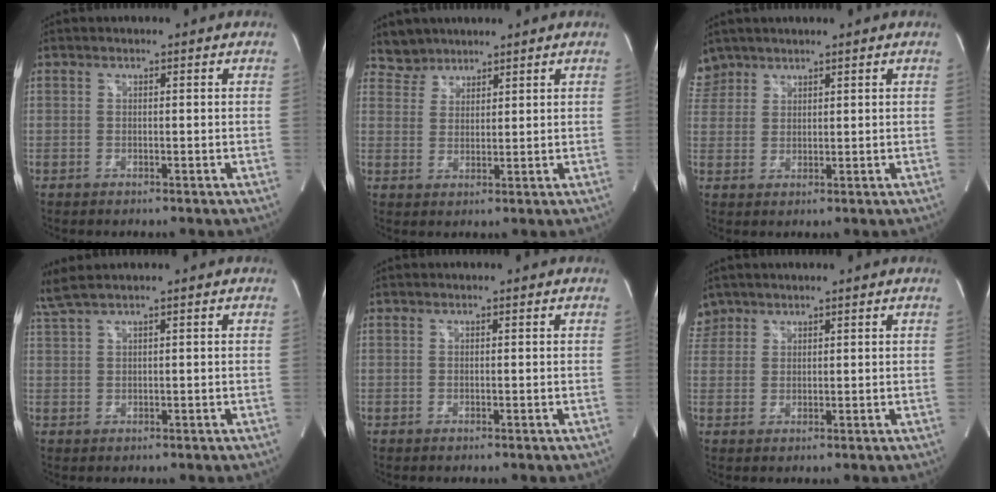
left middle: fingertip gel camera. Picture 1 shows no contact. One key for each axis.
{"total": 3.7, "fx": 3.2, "fy": 1.8, "fz": -0.6, "tx": 0.015, "ty": 0.006, "tz": 0.058}
{"total": 4.1, "fx": 3.5, "fy": 2.2, "fz": -0.3, "tx": 0.009, "ty": 0.013, "tz": 0.073}
{"total": 3.5, "fx": 2.8, "fy": -0.7, "fz": 1.9, "tx": -0.053, "ty": 0.024, "tz": 0.064}
{"total": 0.0}
{"total": 3.3, "fx": 2.7, "fy": 1.9, "fz": -0.3, "tx": 0.008, "ty": 0.011, "tz": 0.054}